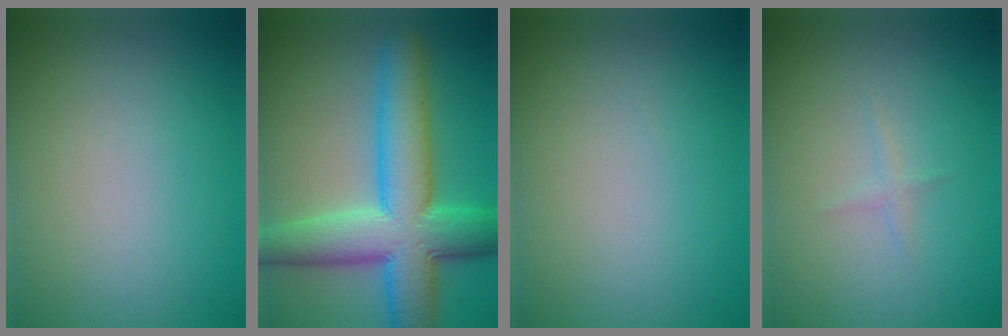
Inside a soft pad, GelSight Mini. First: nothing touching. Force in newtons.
{"total": 10.3, "press": 10.3, "slide": 0.4}
{"total": 0.0}
{"total": 0.8, "press": 0.8, "slide": 0.1}